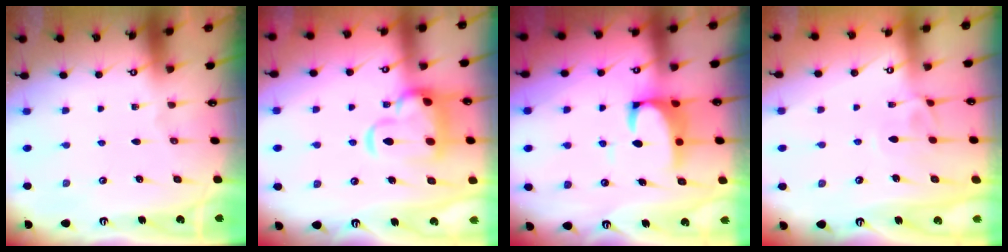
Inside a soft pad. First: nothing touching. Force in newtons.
{"total": 9.3, "press": 9.1, "slide": 2.0}
{"total": 3.8, "press": 3.6, "slide": 1.2}
{"total": 1.6, "press": 1.3, "slide": 1.0}